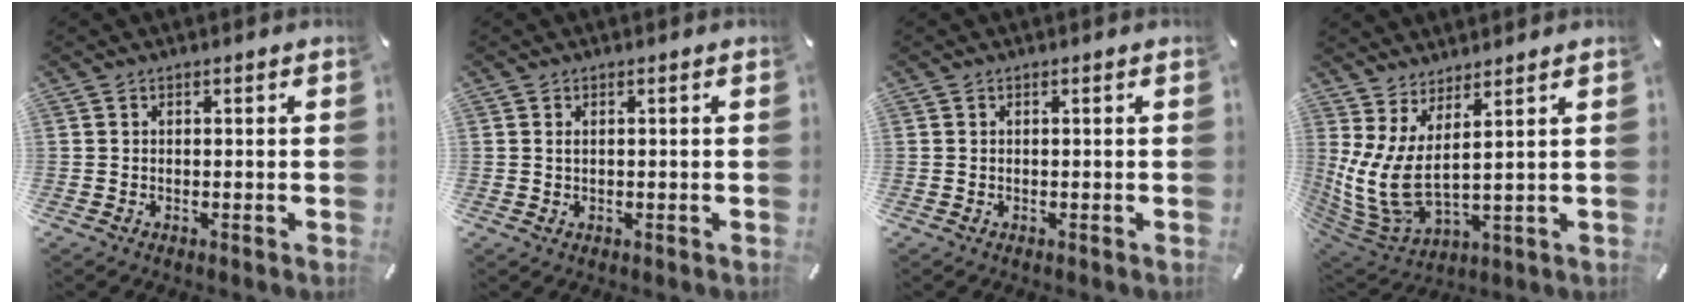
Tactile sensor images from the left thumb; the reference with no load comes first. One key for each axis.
{"total": 0.8, "fx": 0.3, "fy": 0.2, "fz": 0.7, "tx": -0.015, "ty": 0.000, "tz": 0.004}
{"total": 0.0}
{"total": 9.1, "fx": 2.3, "fy": 3.4, "fz": 8.1, "tx": -0.193, "ty": -0.047, "tz": 0.045}